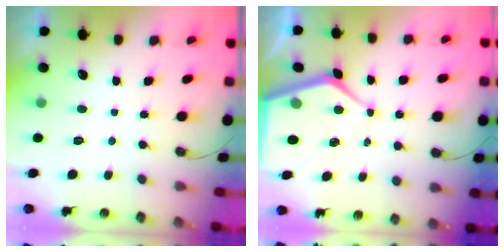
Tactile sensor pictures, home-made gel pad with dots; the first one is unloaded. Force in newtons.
{"total": 13.7, "press": 13.6, "slide": 1.3}